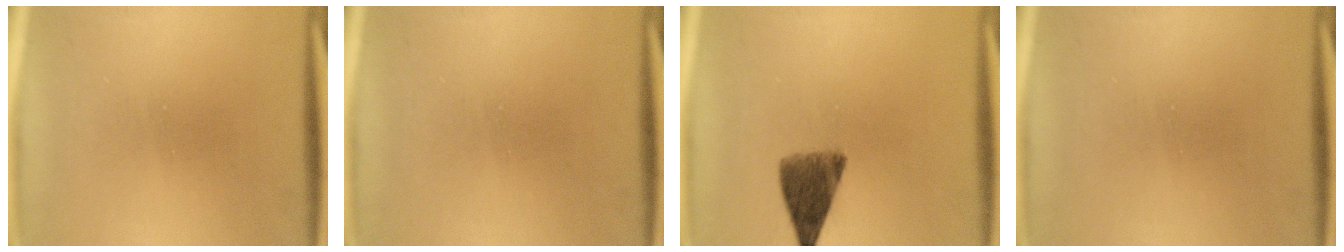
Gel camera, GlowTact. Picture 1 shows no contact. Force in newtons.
{"total": 0.0}
{"total": 8.3}
{"total": 0.0}